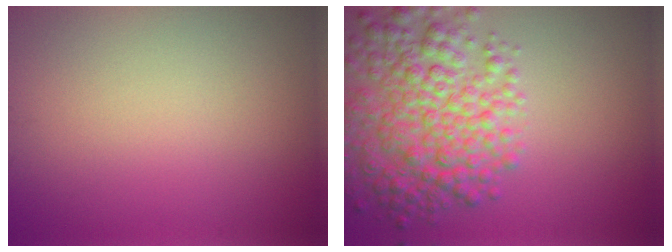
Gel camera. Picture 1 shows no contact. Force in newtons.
{"total": 7.6, "press": 7.6, "slide": 0.2}